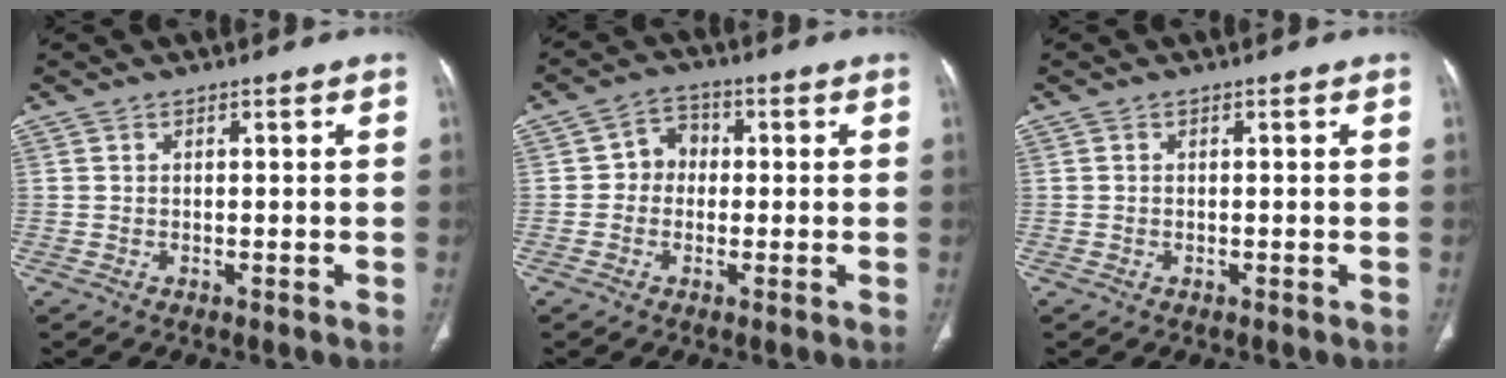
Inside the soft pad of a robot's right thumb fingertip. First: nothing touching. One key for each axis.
{"total": 4.6, "fx": -0.1, "fy": 4.1, "fz": 2.2, "tx": -0.009, "ty": 0.015, "tz": -0.013}
{"total": 0.0}